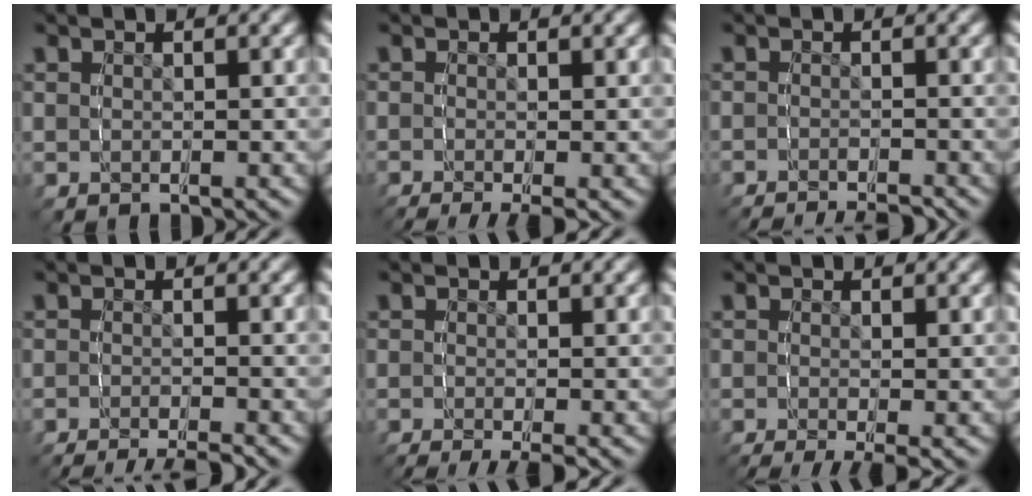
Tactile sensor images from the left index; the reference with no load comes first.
{"total": 2.9, "force": [-2.4, 0.4, 1.6], "torque": [-0.026, -0.009, -0.034]}
{"total": 3.6, "force": [-3.5, 0.5, 0.4], "torque": [-0.005, -0.012, -0.056]}
{"total": 4.8, "force": [-4.6, 0.8, 1.2], "torque": [-0.014, -0.012, -0.074]}
{"total": 3.5, "force": [-3.0, 0.6, 1.6], "torque": [-0.024, -0.009, -0.046]}
{"total": 3.7, "force": [-2.9, 0.7, 2.2], "torque": [-0.034, -0.014, -0.039]}